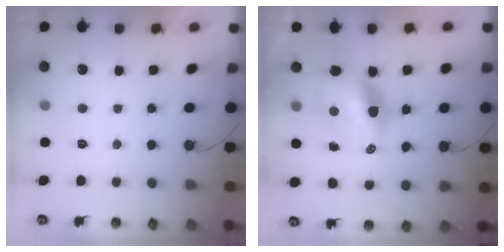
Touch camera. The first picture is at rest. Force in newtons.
{"total": 13.7, "press": 13.2, "slide": 3.8}